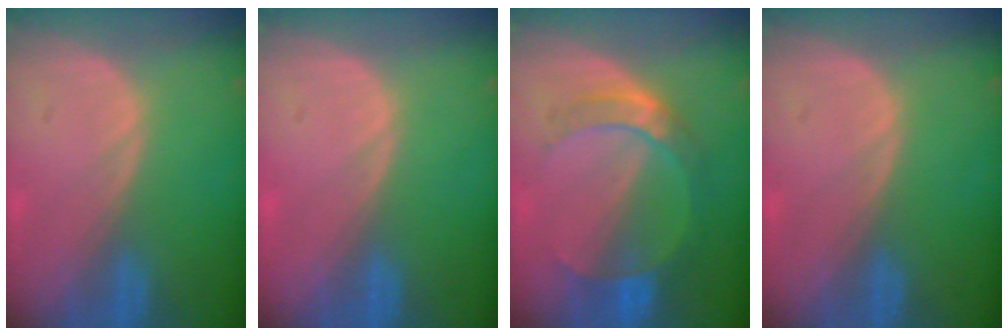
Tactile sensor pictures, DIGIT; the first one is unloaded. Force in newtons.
{"total": 0.0}
{"total": 7.2, "press": 6.5, "slide": 3.1}
{"total": 0.0}